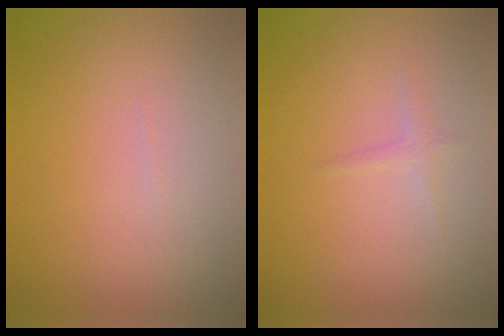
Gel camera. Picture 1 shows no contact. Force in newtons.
{"total": 0.8, "press": 0.8, "slide": 0.0}